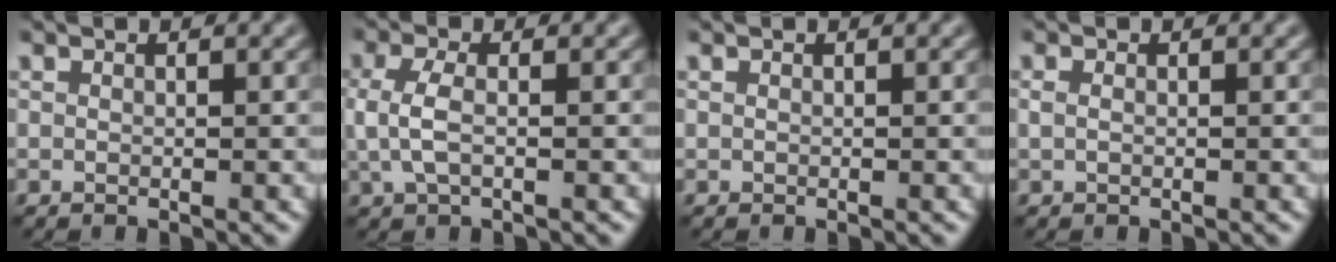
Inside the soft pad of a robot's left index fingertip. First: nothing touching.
{"total": 2.8, "force": [0.0, 1.3, 2.5], "torque": [-0.063, 0.001, -0.002]}
{"total": 0.0}
{"total": 0.6, "force": [0.1, 0.4, 0.5], "torque": [-0.015, -0.001, 0.000]}